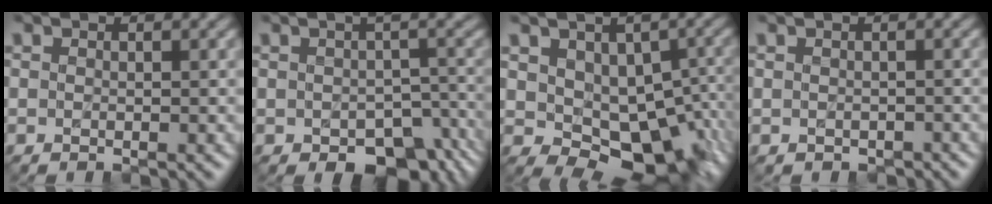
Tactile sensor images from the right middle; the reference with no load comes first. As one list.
[{"total": 6.9, "force": [-3.3, 3.7, 4.8], "torque": [-0.062, -0.023, -0.033]}, {"total": 10.3, "force": [-2.1, 6.6, 7.6], "torque": [-0.093, -0.016, -0.022]}, {"total": 0.9, "force": [-0.5, 0.7, 0.3], "torque": [-0.006, -0.007, -0.009]}]